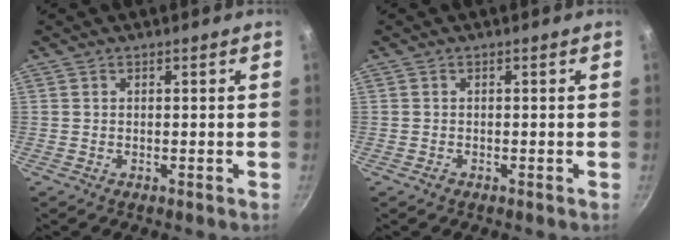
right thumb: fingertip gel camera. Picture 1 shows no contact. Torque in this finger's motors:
{"motor_torque": [0.41, 0.32, -0.10, 0.05, 0.03]}